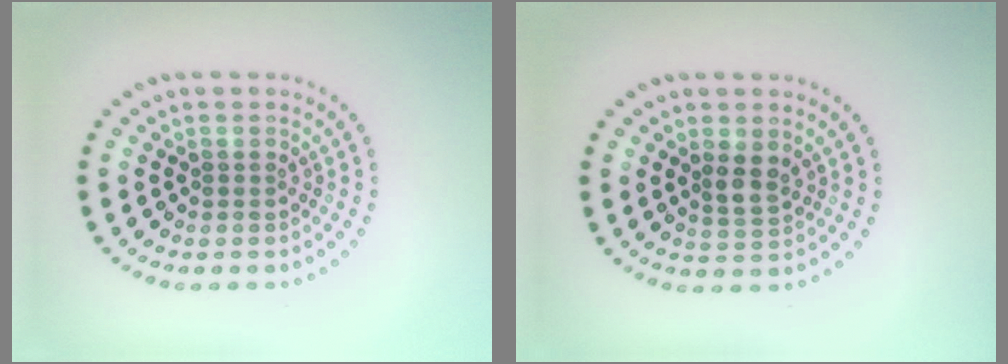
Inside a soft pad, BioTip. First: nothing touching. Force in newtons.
{"total": 1.9, "press": 1.8, "slide": 0.7}